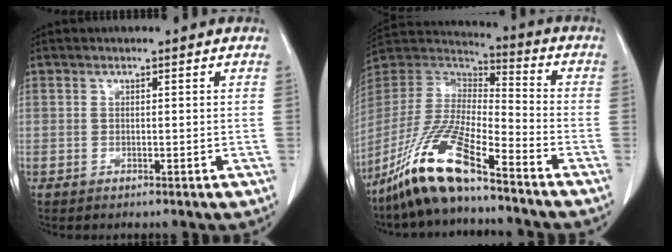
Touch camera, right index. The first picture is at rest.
{"total": 15.1, "force": [-10.7, 1.7, 10.6], "torque": [-0.222, -0.018, -0.202]}